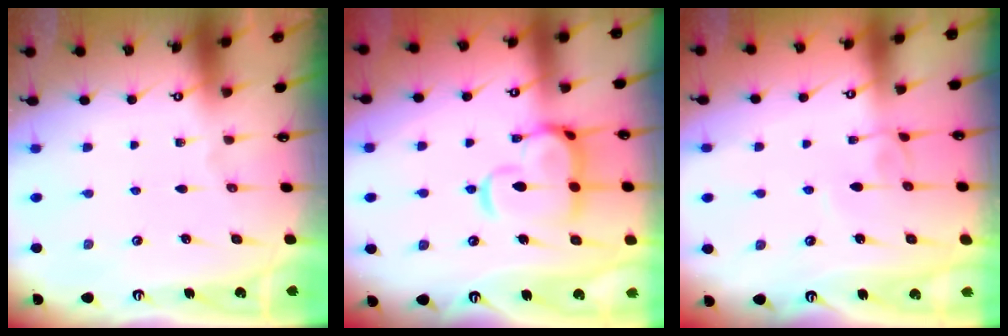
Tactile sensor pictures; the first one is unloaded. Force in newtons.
{"total": 6.9, "press": 6.8, "slide": 1.5}
{"total": 3.8, "press": 3.8, "slide": 0.1}